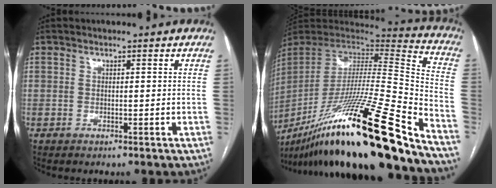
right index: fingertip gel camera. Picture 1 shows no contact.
{"total": 36.6, "force": [-25.5, 2.1, 26.2], "torque": [-0.425, -0.071, -0.419]}